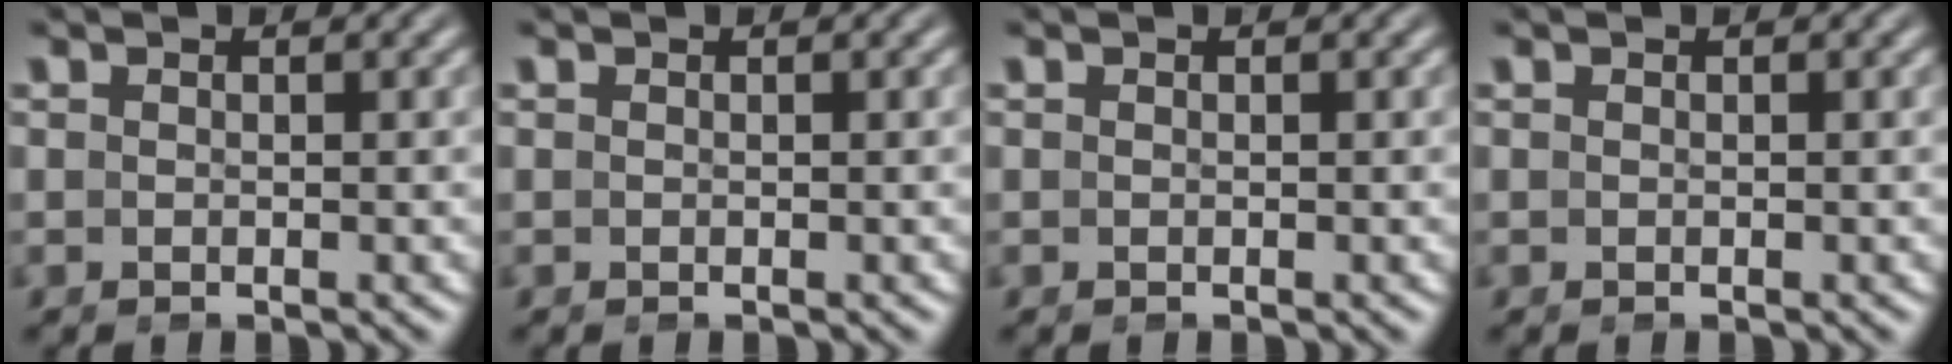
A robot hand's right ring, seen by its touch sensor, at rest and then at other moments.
{"total": 0.0}
{"total": 0.0}
{"total": 0.0}